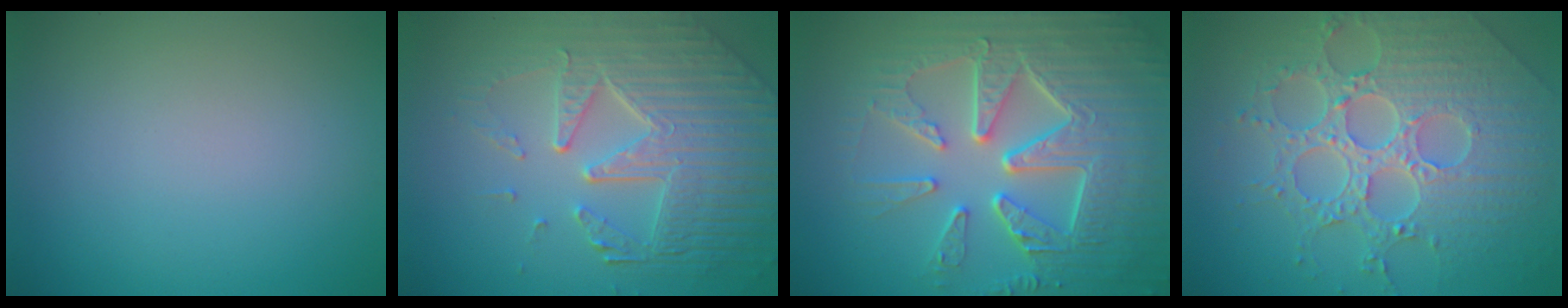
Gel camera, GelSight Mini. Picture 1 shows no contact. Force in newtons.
{"total": 8.1, "press": 5.7, "slide": 5.8}
{"total": 9.2, "press": 6.6, "slide": 6.4}
{"total": 8.5, "press": 6.2, "slide": 5.8}